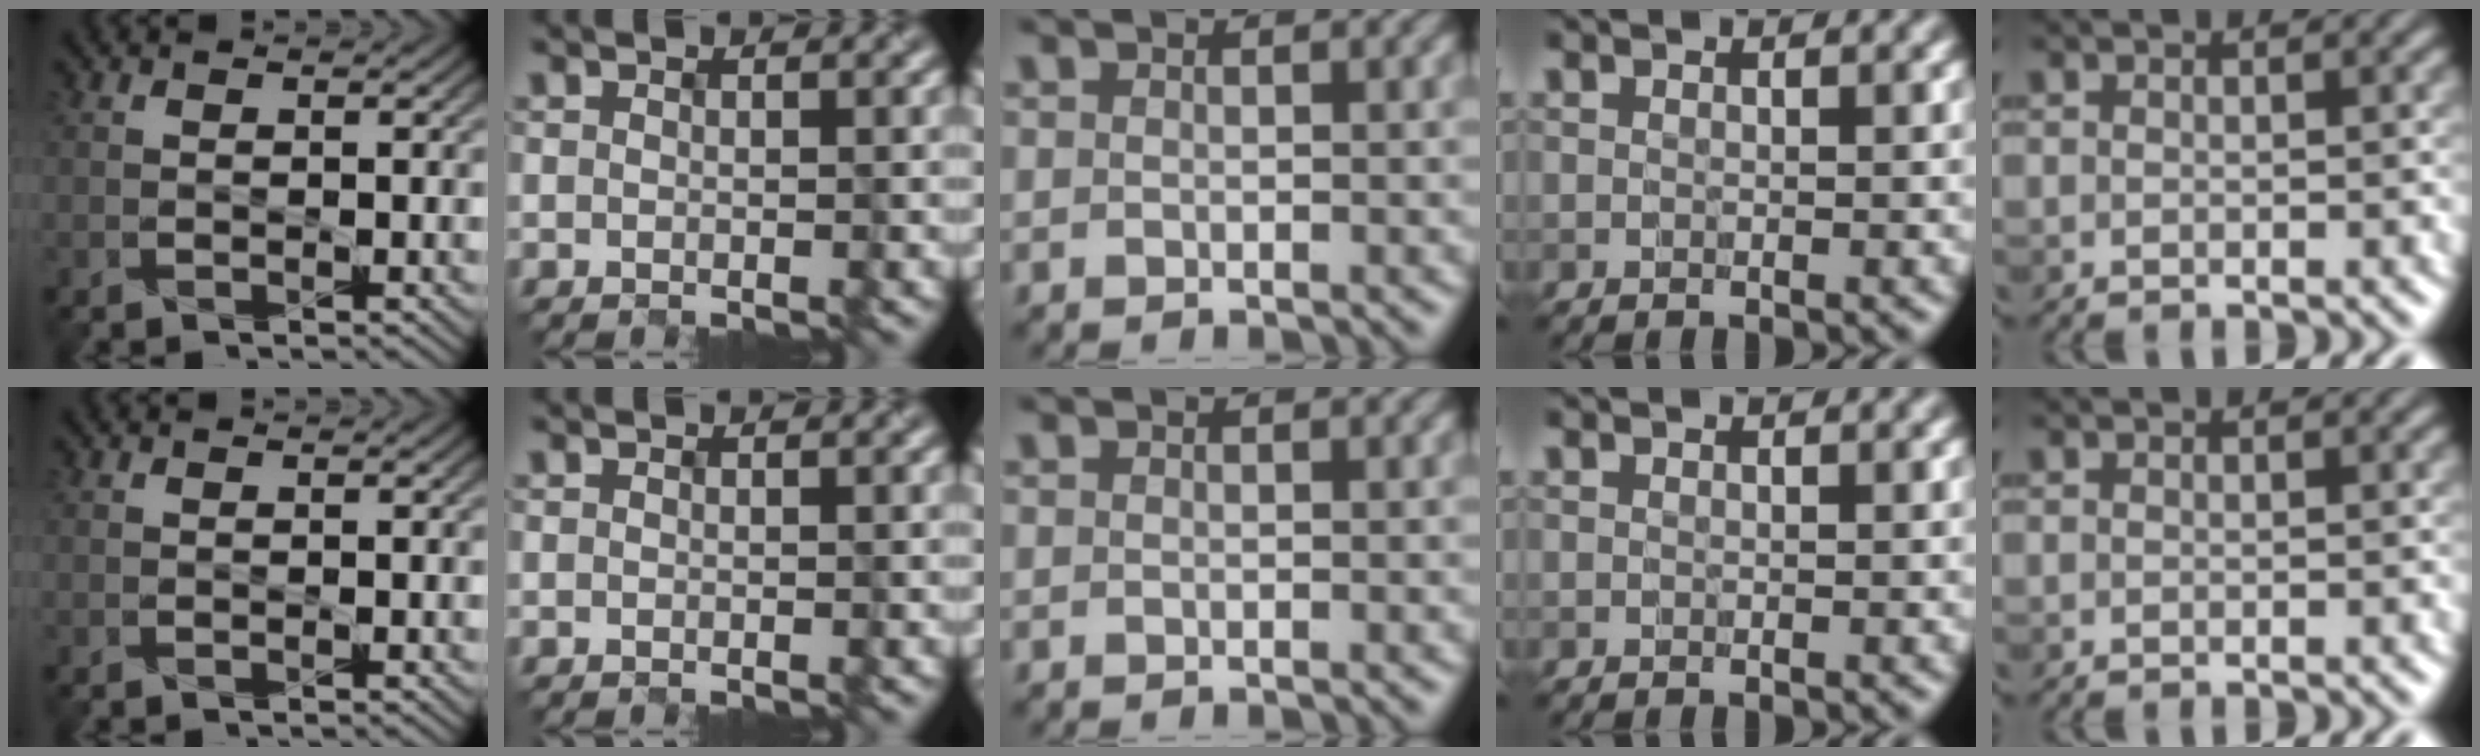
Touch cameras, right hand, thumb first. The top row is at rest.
{}